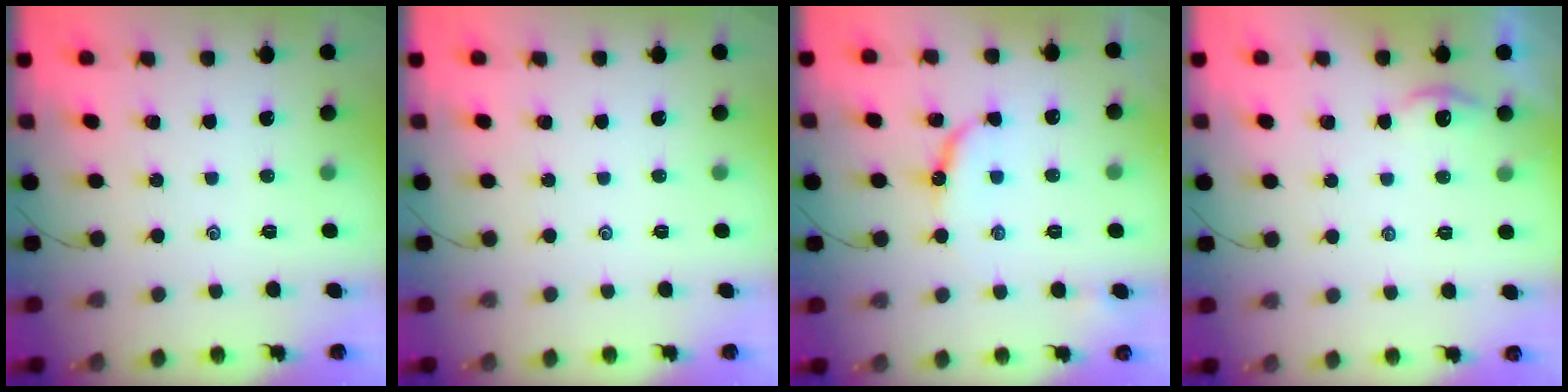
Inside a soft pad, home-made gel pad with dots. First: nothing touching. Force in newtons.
{"total": 0.0}
{"total": 8.0, "press": 7.9, "slide": 0.8}
{"total": 2.6, "press": 2.6, "slide": 0.3}